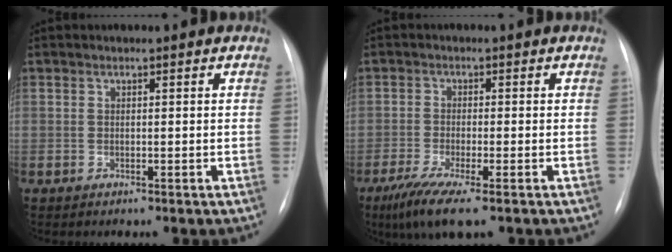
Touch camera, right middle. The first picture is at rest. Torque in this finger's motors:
{"motor_torque": [1.25, -0.89, 0.15, 0.09]}